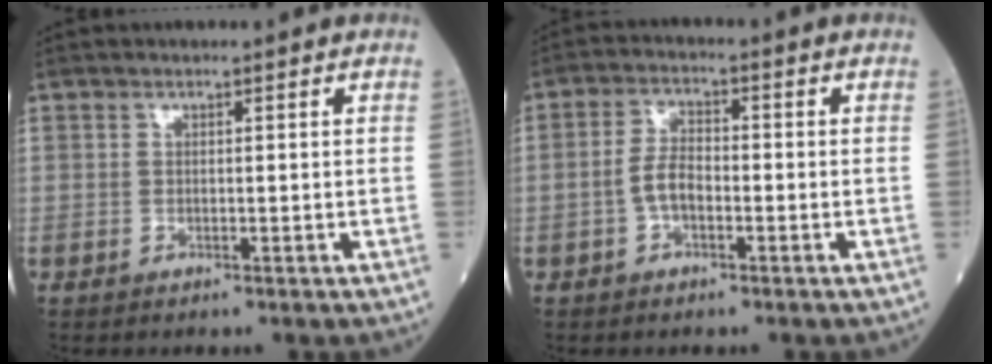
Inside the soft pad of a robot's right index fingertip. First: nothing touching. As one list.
[{"total": 3.7, "force": [-1.2, 2.3, 2.6], "torque": [-0.049, 0.013, -0.026]}]